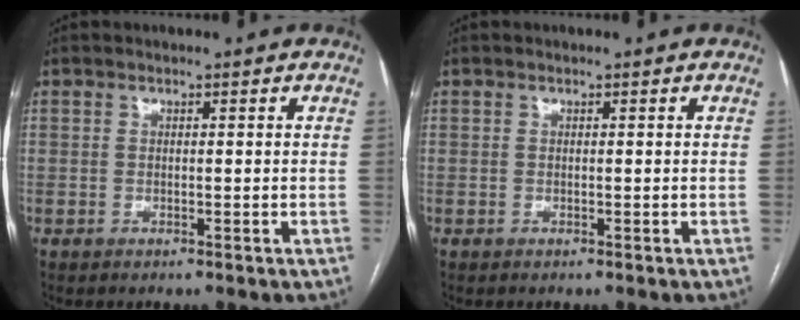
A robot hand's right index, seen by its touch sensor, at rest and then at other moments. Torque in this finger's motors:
{"motor_torque": [0.00, 0.00, 0.00, 0.00]}